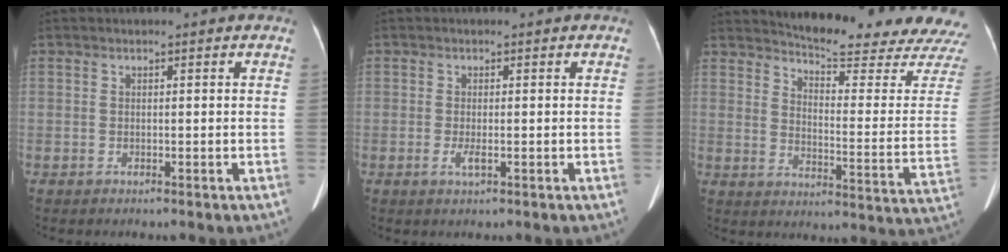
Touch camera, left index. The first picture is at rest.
{"total": 1.4, "force": [-0.6, 0.3, 1.3], "torque": [-0.030, -0.007, -0.011]}
{"total": 20.4, "force": [19.6, -0.2, 5.8], "torque": [-0.093, -0.124, 0.234]}